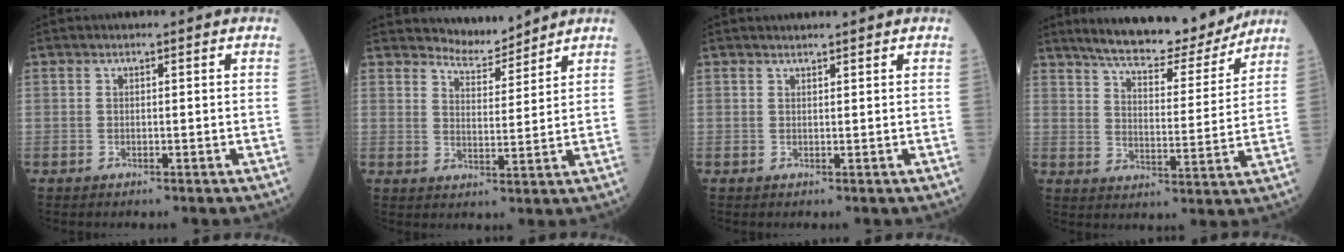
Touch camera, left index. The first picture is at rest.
{"total": 4.9, "force": [4.9, 0.4, -0.1], "torque": [-0.005, -0.004, 0.085]}
{"total": 2.1, "force": [2.0, 0.0, 0.6], "torque": [-0.007, 0.016, 0.029]}
{"total": 15.7, "force": [14.1, 2.6, 6.4], "torque": [-0.101, -0.009, 0.203]}